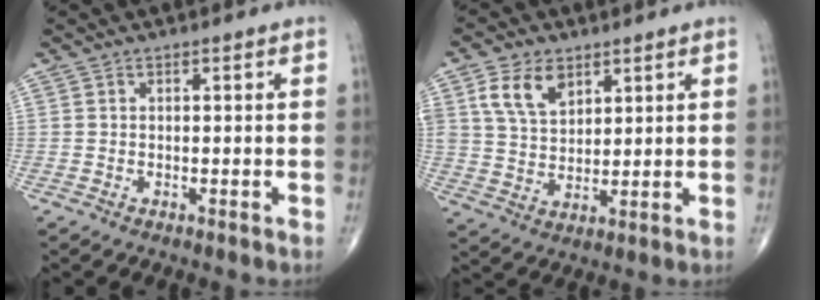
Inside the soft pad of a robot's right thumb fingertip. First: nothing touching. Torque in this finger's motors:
{"motor_torque": [0.62, 0.64, 0.95, 0.67, 0.11]}